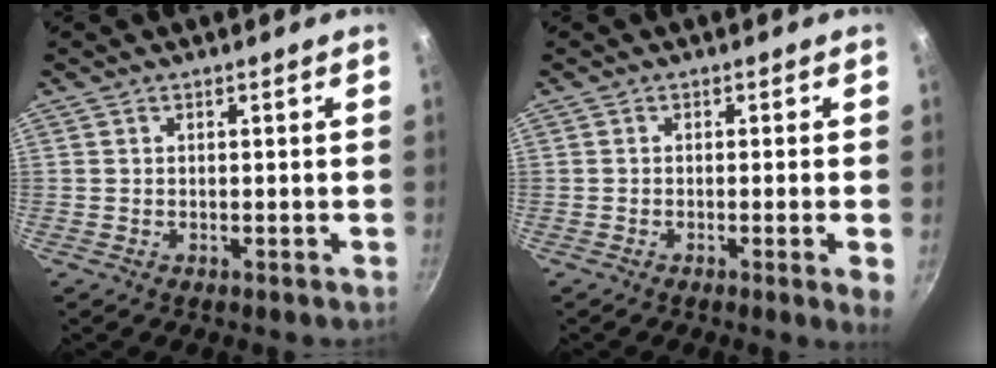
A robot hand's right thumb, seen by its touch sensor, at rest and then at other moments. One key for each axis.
{"total": 3.3, "fx": -0.8, "fy": -0.3, "fz": 3.2, "tx": -0.052, "ty": -0.008, "tz": -0.013}